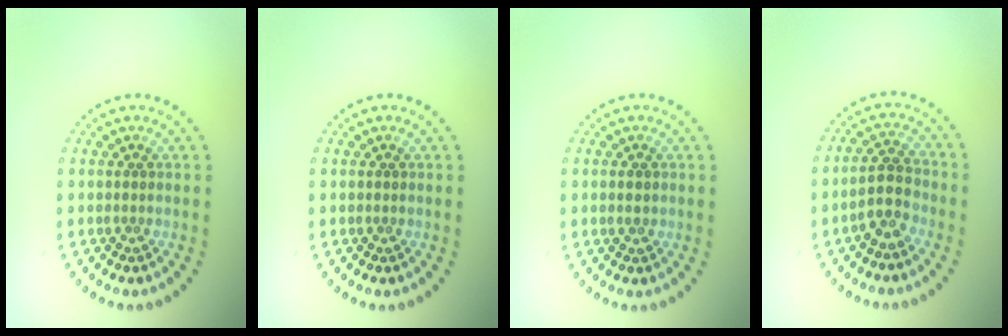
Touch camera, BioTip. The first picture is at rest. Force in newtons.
{"total": 0.0}
{"total": 1.1, "press": 1.1, "slide": 0.1}
{"total": 2.9, "press": 2.7, "slide": 1.0}